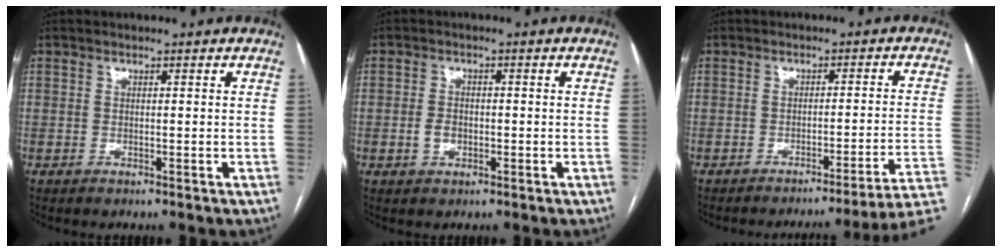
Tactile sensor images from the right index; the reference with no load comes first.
{"total": 2.6, "force": [-0.7, 1.8, 1.8], "torque": [-0.035, 0.005, -0.011]}
{"total": 13.4, "force": [-11.4, -3.4, 6.0], "torque": [-0.015, -0.003, -0.129]}